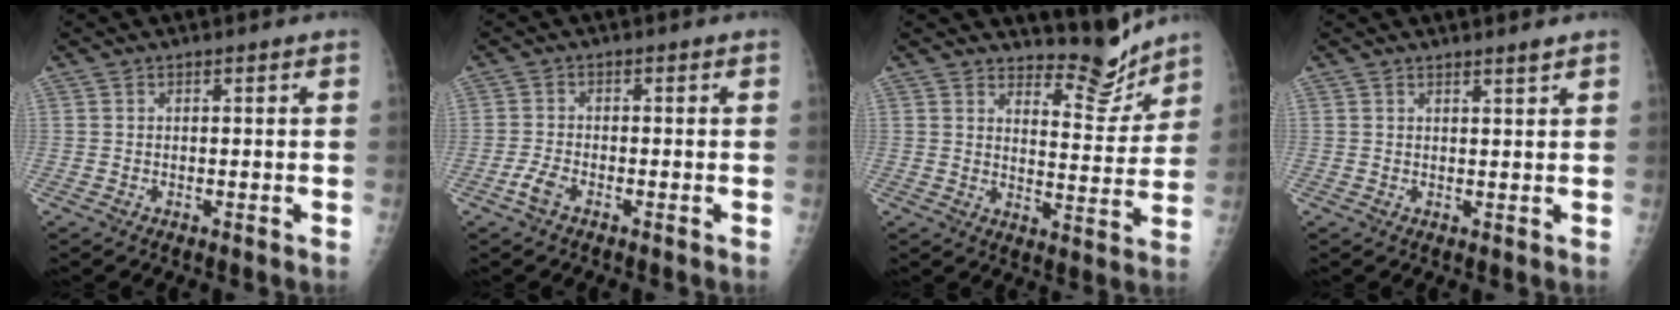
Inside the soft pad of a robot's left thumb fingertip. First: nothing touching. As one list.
[{"total": 2.8, "force": [-1.7, 1.3, 1.8], "torque": [-0.043, 0.006, -0.036]}, {"total": 8.1, "force": [7.7, 2.2, 1.6], "torque": [0.005, -0.076, 0.116]}, {"total": 1.2, "force": [1.1, -0.1, 0.5], "torque": [-0.004, -0.012, 0.019]}]